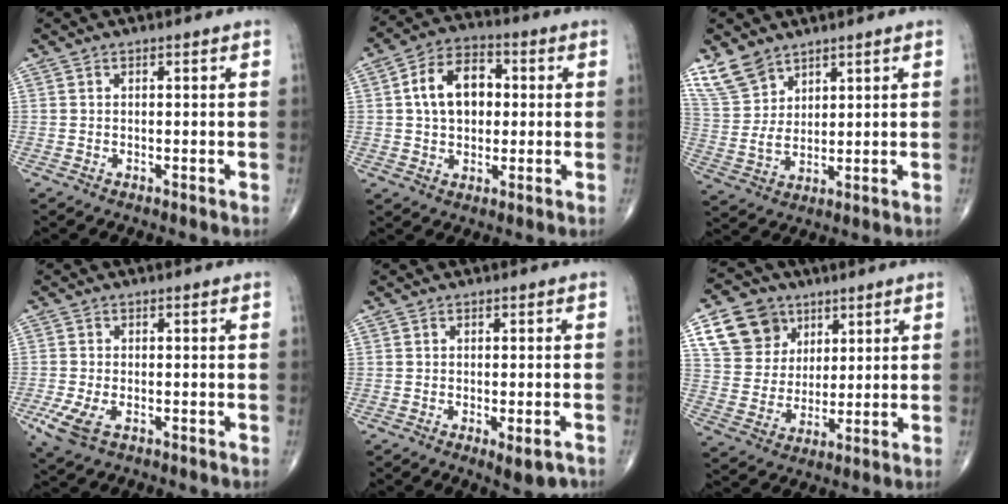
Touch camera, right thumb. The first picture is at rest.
{"total": 11.2, "force": [1.4, 7.6, 8.1], "torque": [-0.115, 0.018, 0.018]}
{"total": 8.1, "force": [6.0, 4.5, 2.9], "torque": [-0.053, -0.020, 0.134]}
{"total": 5.6, "force": [-2.1, 3.0, 4.2], "torque": [-0.099, -0.006, -0.035]}
{"total": 4.2, "force": [-2.0, 1.4, 3.4], "torque": [-0.041, 0.001, -0.019]}
{"total": 13.1, "force": [6.3, 10.5, 4.7], "torque": [-0.054, -0.016, 0.120]}